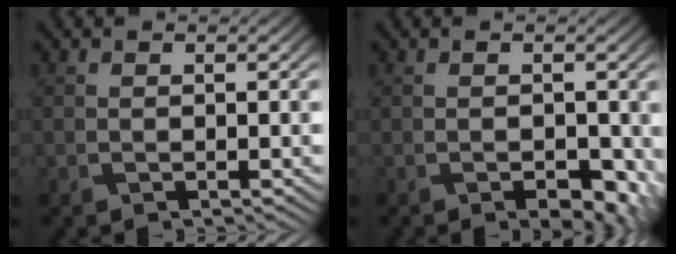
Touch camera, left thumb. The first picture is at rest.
{"total": 3.5, "force": [-1.7, 1.8, 2.5], "torque": [-0.034, -0.017, -0.011]}